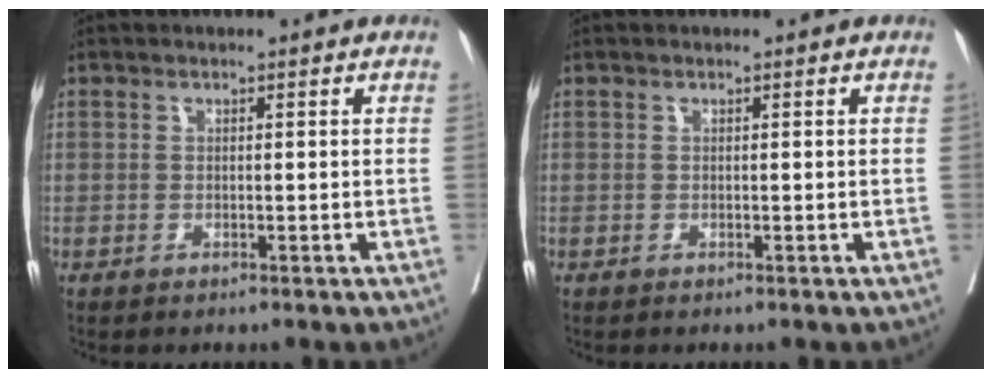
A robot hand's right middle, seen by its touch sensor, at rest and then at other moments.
{"total": 0.0}